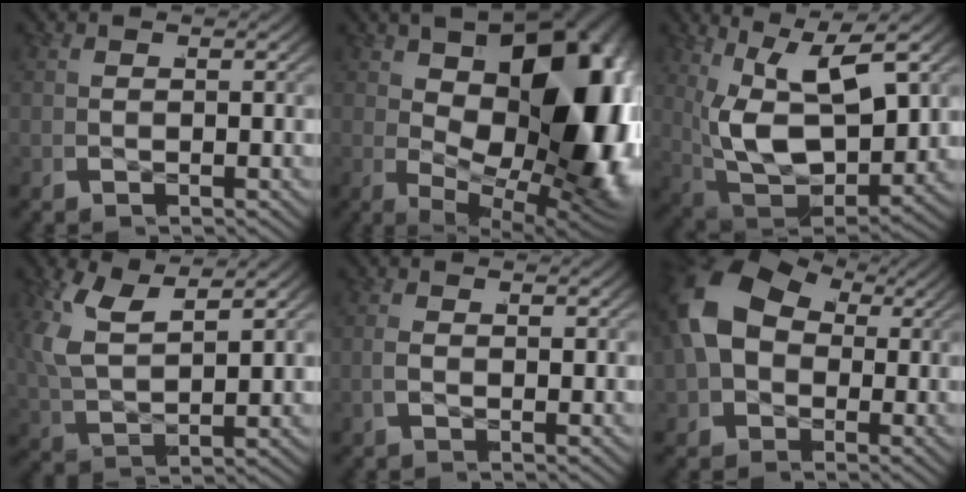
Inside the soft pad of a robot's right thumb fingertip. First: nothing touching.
{"total": 22.0, "force": [0.3, 12.3, 18.3], "torque": [-0.267, -0.068, 0.045]}
{"total": 12.4, "force": [0.8, 7.4, 9.9], "torque": [-0.217, -0.052, 0.040]}
{"total": 6.5, "force": [2.3, 4.1, 4.5], "torque": [-0.132, -0.016, 0.058]}
{"total": 0.9, "force": [-0.2, 0.5, 0.8], "torque": [-0.021, -0.001, -0.001]}
{"total": 13.2, "force": [1.8, 10.4, 7.8], "torque": [-0.190, -0.024, 0.041]}